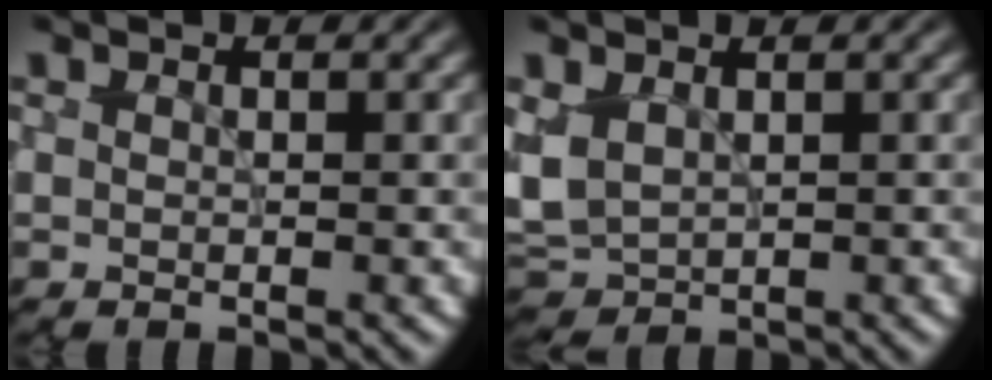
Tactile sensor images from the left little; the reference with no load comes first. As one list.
[{"total": 3.1, "force": [0.5, 2.2, 2.2], "torque": [-0.058, -0.007, 0.015]}]